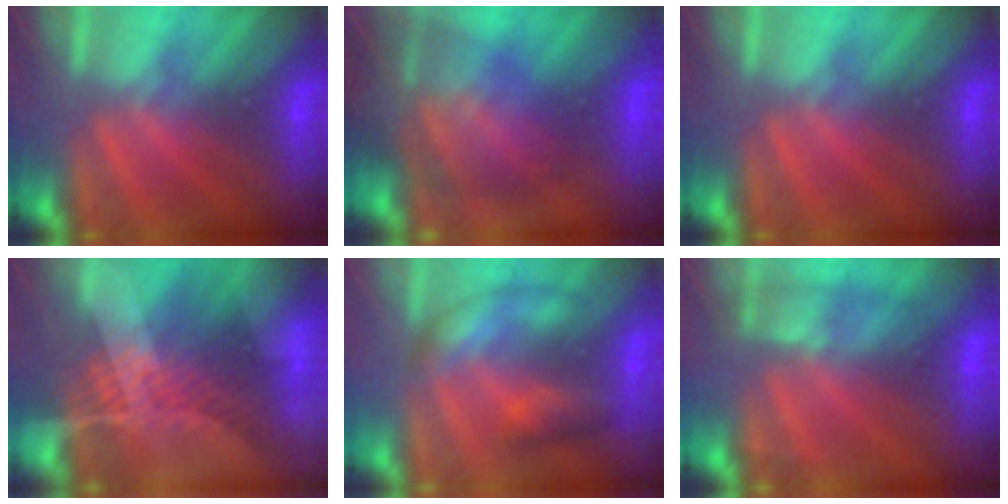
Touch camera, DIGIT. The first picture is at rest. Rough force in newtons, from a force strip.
{"total": 7.7}
{"total": 0.0}
{"total": 7.9}
{"total": 2.6}
{"total": 2.4}